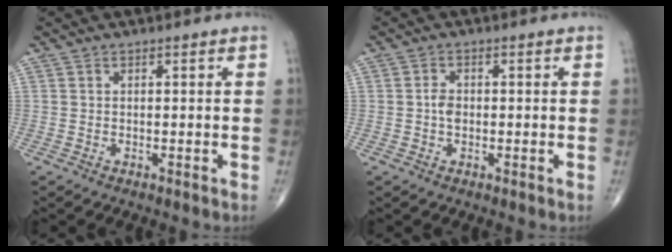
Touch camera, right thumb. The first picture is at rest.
{"total": 2.1, "force": [-0.2, 1.4, 1.5], "torque": [-0.024, 0.004, -0.007]}